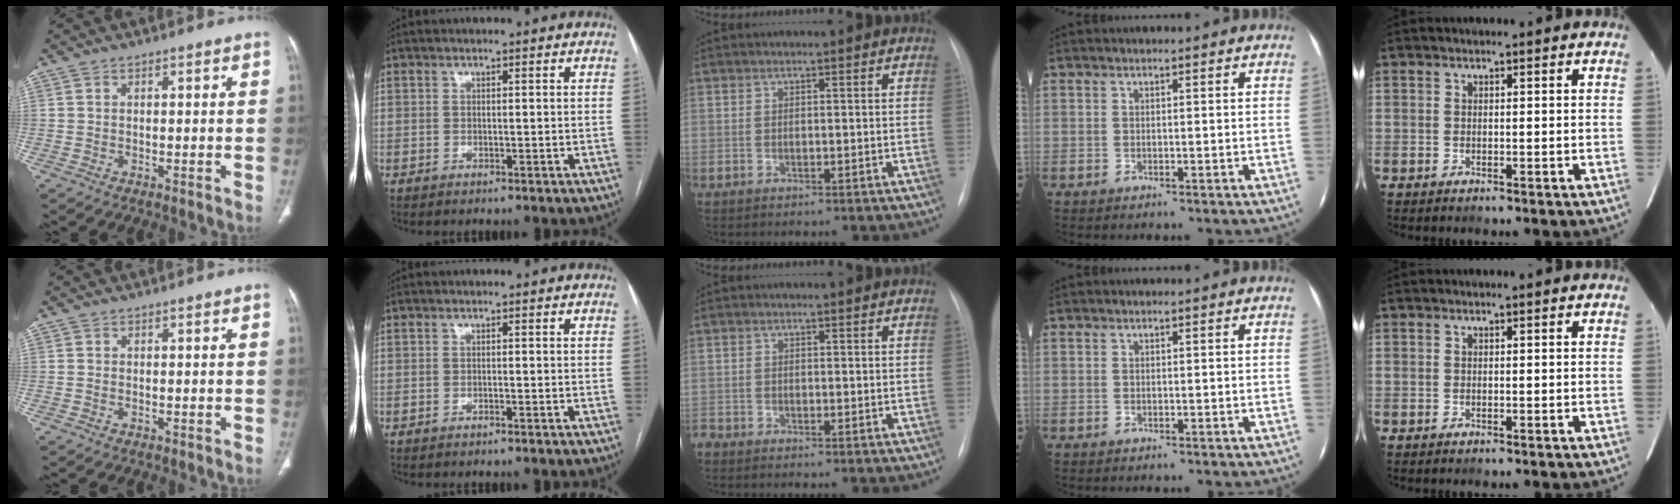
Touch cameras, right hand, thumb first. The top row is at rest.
{"middle": {"total": 1.3, "force": [-1.3, 0.0, 0.2], "torque": [-0.002, -0.003, -0.021]}}